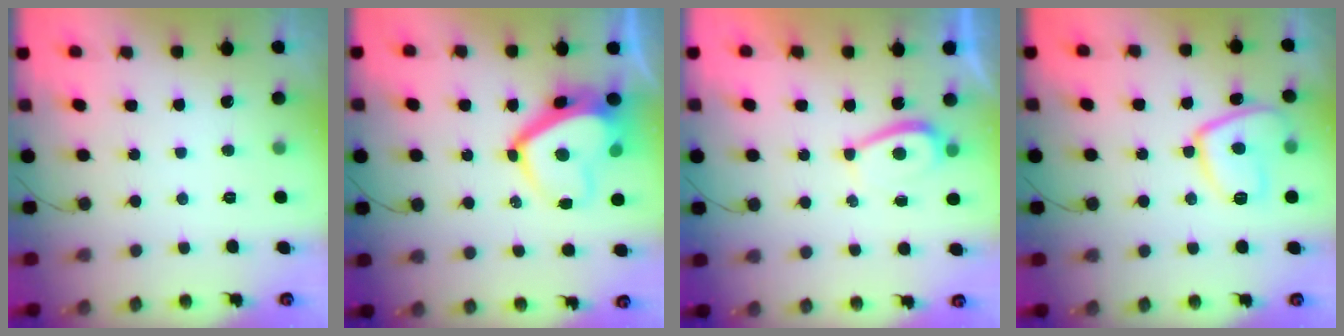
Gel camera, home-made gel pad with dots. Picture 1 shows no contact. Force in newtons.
{"total": 11.1, "press": 10.8, "slide": 2.2}
{"total": 2.8, "press": 2.7, "slide": 0.5}
{"total": 10.8, "press": 10.8, "slide": 1.3}